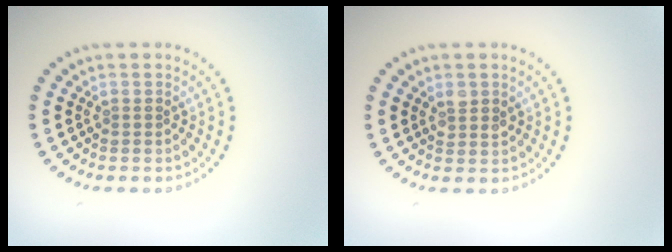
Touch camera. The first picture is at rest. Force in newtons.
{"total": 1.4, "press": 1.3, "slide": 0.5}